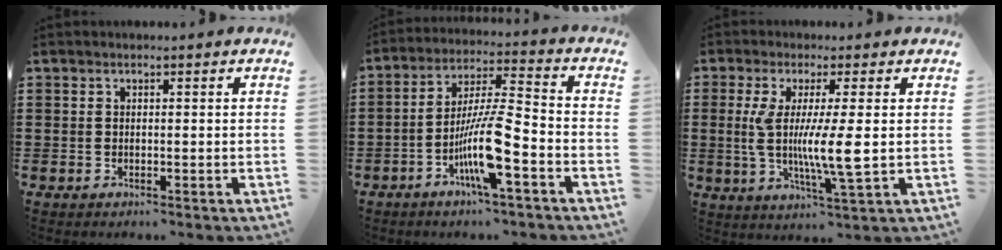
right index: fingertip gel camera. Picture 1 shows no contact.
{"total": 11.0, "force": [-4.4, 0.9, 10.0], "torque": [-0.204, -0.012, -0.087]}
{"total": 8.0, "force": [0.3, 0.4, 8.0], "torque": [-0.162, -0.013, -0.002]}